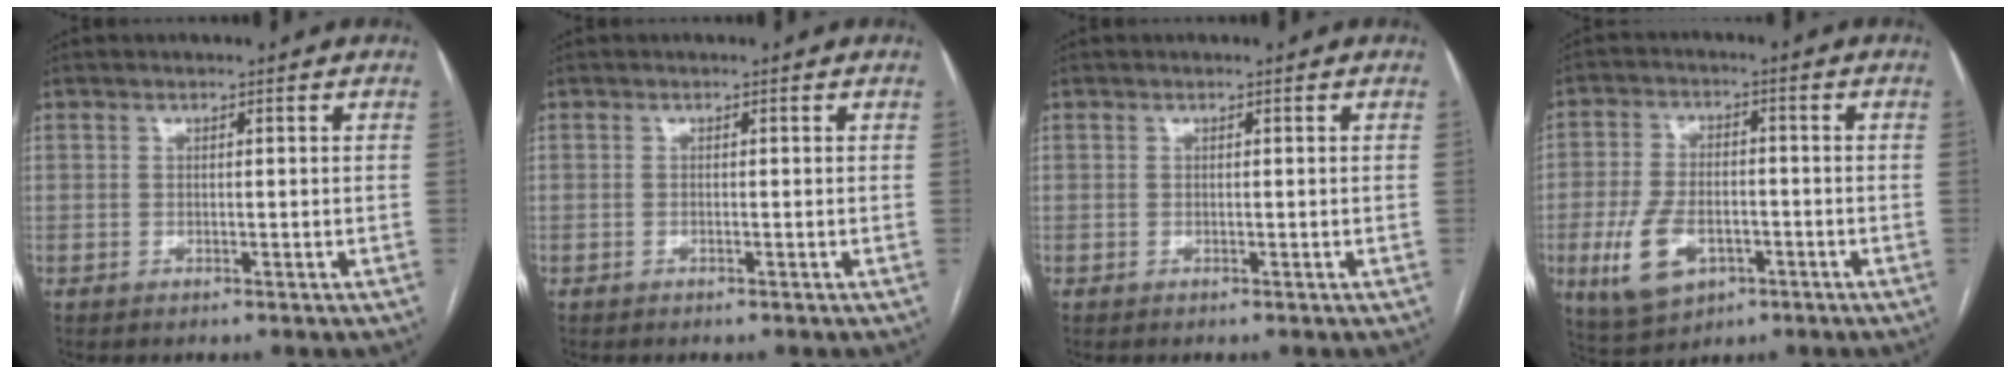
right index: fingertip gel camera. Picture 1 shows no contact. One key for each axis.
{"total": 0.0}
{"total": 0.0}
{"total": 9.7, "fx": -3.5, "fy": 5.8, "fz": 7.0, "tx": -0.150, "ty": 0.001, "tz": -0.051}